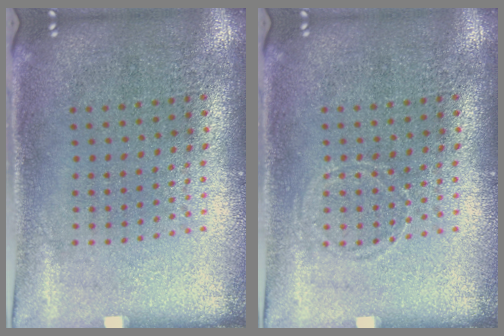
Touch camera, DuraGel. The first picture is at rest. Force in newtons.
{"total": 0.6, "press": 0.6, "slide": 0.0}